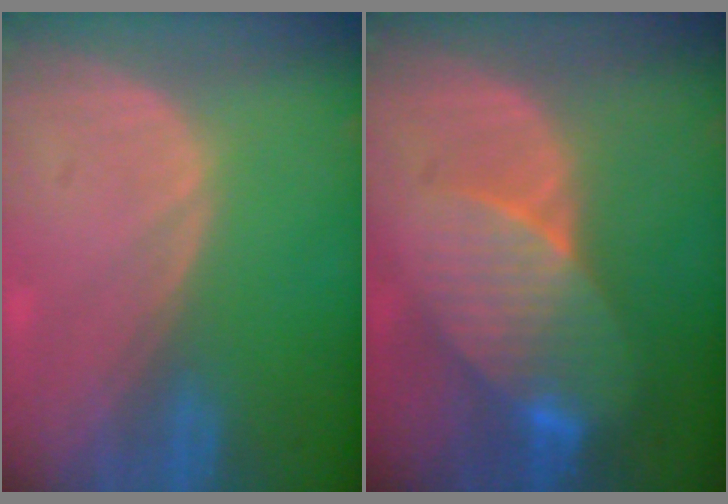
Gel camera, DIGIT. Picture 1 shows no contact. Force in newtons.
{"total": 8.2, "press": 7.7, "slide": 2.7}